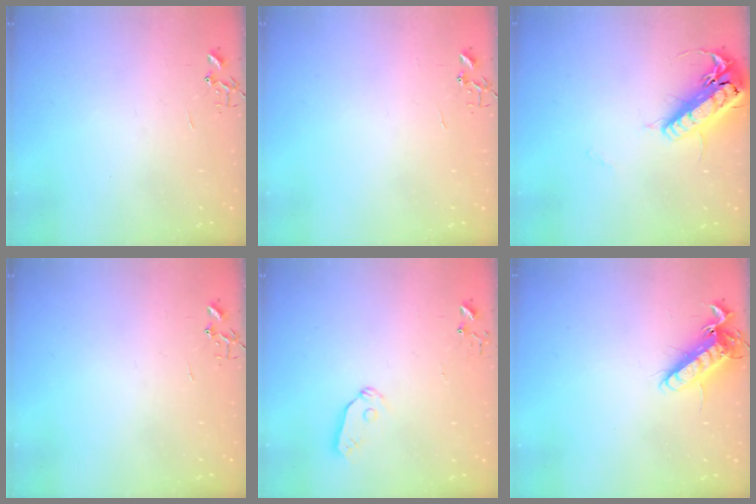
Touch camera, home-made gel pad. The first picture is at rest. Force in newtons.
{"total": 0.0}
{"total": 19.2, "press": 18.9, "slide": 3.3}
{"total": 0.0}
{"total": 6.5, "press": 6.5, "slide": 0.2}
{"total": 12.9, "press": 12.8, "slide": 1.7}